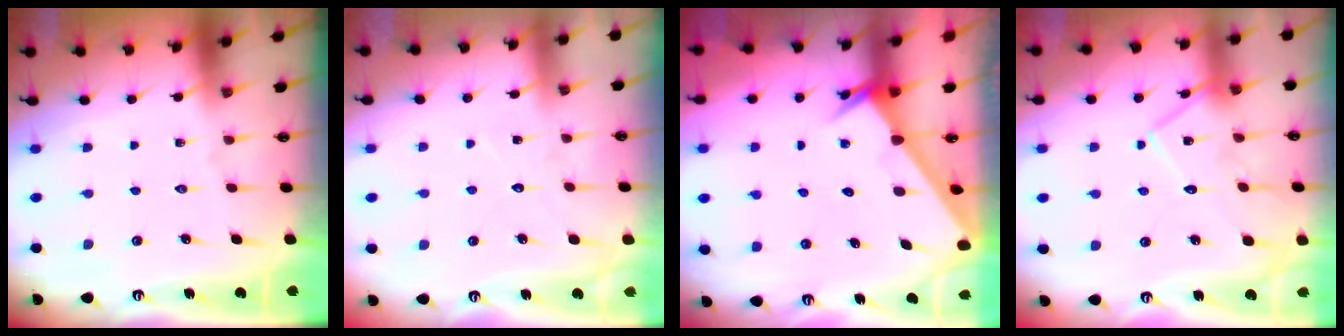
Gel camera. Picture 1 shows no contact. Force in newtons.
{"total": 5.3, "press": 5.2, "slide": 0.6}
{"total": 2.5, "press": 2.5, "slide": 0.3}
{"total": 12.7, "press": 12.7, "slide": 0.5}